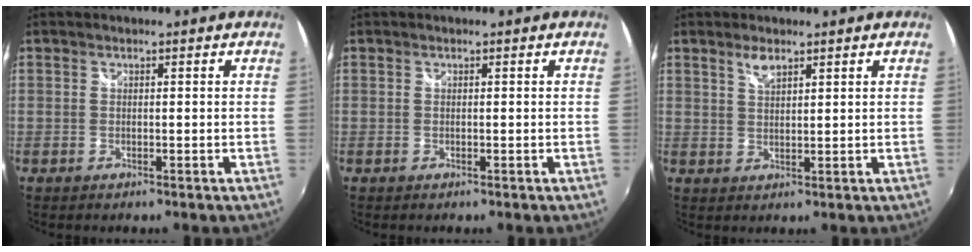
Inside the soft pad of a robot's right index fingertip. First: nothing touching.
{"total": 0.0}
{"total": 2.8, "force": [2.0, 1.0, 1.8], "torque": [-0.030, 0.002, 0.037]}